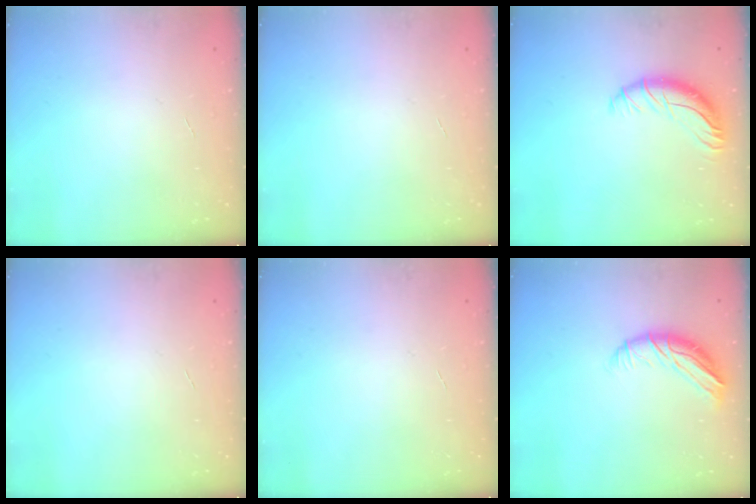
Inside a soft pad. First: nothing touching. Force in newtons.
{"total": 0.0}
{"total": 11.2, "press": 10.9, "slide": 2.5}
{"total": 0.0}
{"total": 0.0}
{"total": 8.9, "press": 8.9, "slide": 1.2}